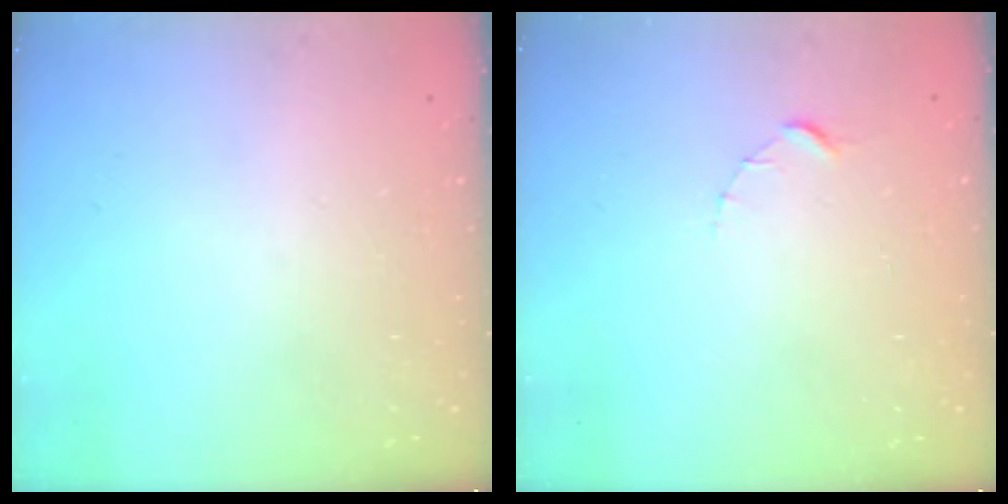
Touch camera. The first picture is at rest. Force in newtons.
{"total": 1.5, "press": 1.5, "slide": 0.2}